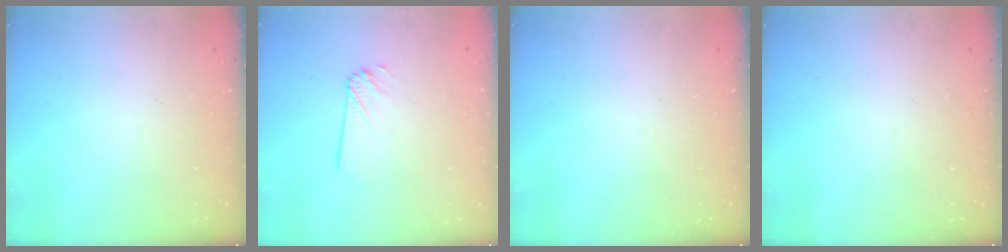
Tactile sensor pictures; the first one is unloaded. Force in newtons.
{"total": 1.6, "press": 1.6, "slide": 0.0}
{"total": 0.0}
{"total": 0.0}